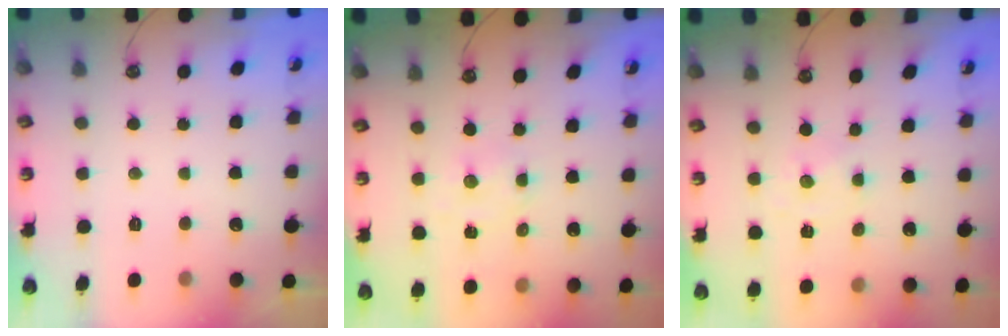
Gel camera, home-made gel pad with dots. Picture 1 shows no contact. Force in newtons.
{"total": 1.5, "press": 1.5, "slide": 0.3}
{"total": 0.0}